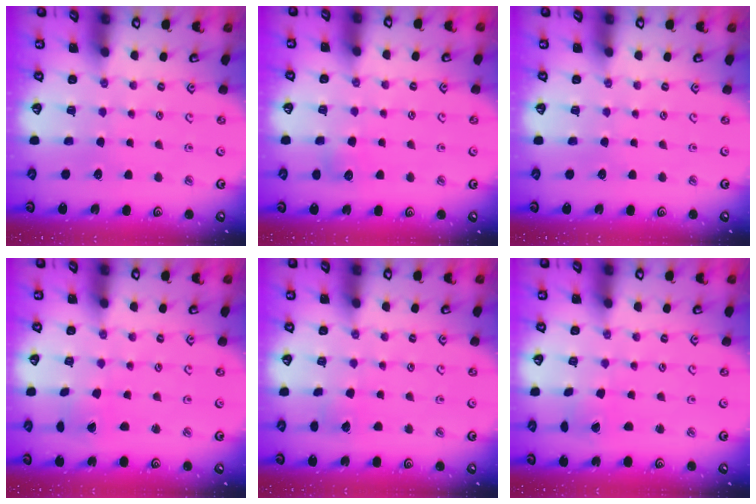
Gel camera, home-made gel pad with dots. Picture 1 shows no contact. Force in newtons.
{"total": 6.0, "press": 5.9, "slide": 0.5}
{"total": 0.0}
{"total": 1.2, "press": 1.2, "slide": 0.4}
{"total": 2.8, "press": 2.8, "slide": 0.2}
{"total": 1.3, "press": 1.2, "slide": 0.4}